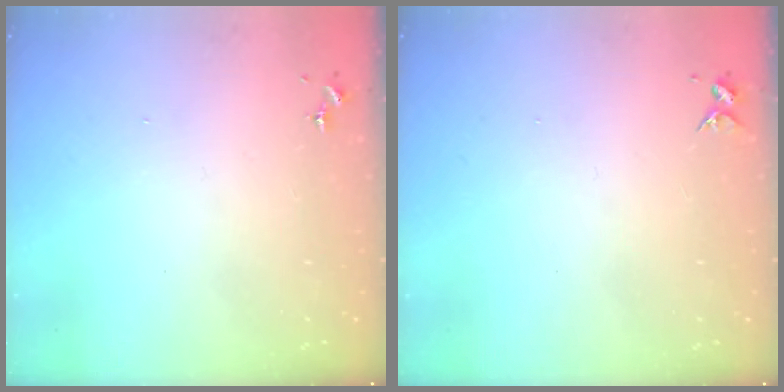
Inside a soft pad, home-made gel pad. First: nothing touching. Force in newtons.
{"total": 3.7, "press": 3.6, "slide": 0.4}